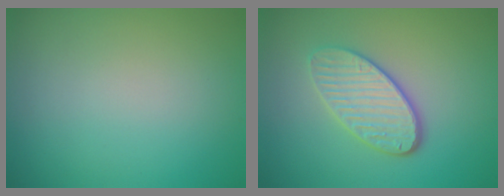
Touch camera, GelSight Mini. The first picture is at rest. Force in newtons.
{"total": 4.1, "press": 3.3, "slide": 2.4}